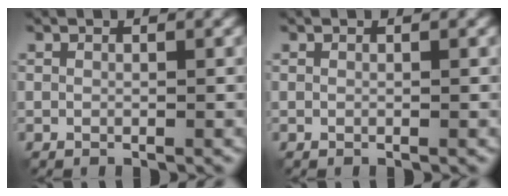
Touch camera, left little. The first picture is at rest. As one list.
[{"total": 0.0}]